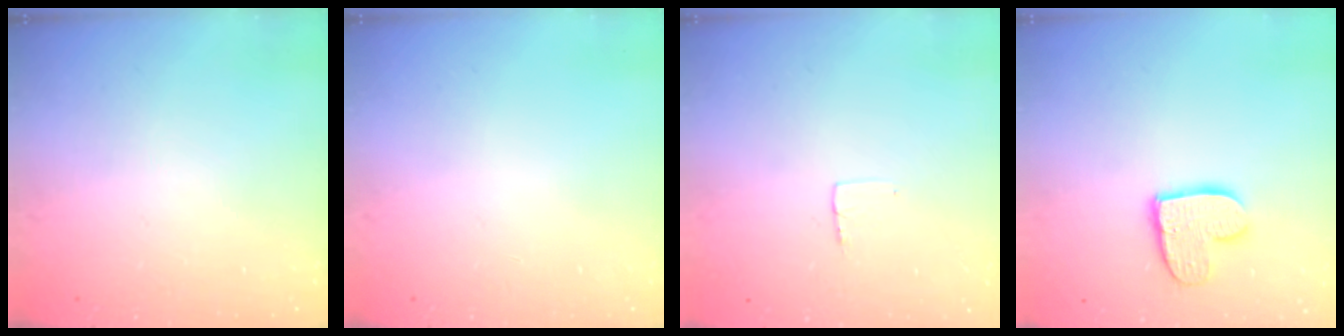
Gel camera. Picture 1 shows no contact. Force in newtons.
{"total": 0.0}
{"total": 3.0, "press": 3.0, "slide": 0.2}
{"total": 10.9, "press": 10.8, "slide": 0.9}